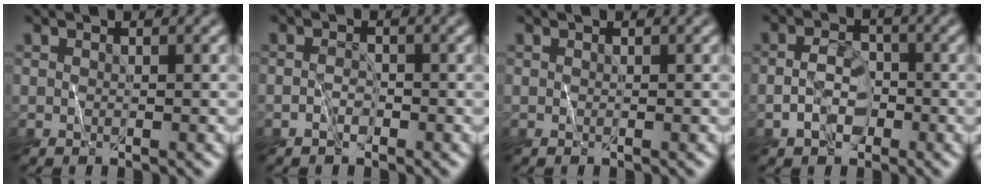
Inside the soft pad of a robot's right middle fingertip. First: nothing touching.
{"total": 1.4, "force": [-1.3, 0.1, -0.5], "torque": [0.011, -0.004, -0.024]}
{"total": 0.0}
{"total": 2.5, "force": [-2.1, 1.2, 0.7], "torque": [-0.008, -0.001, -0.041]}